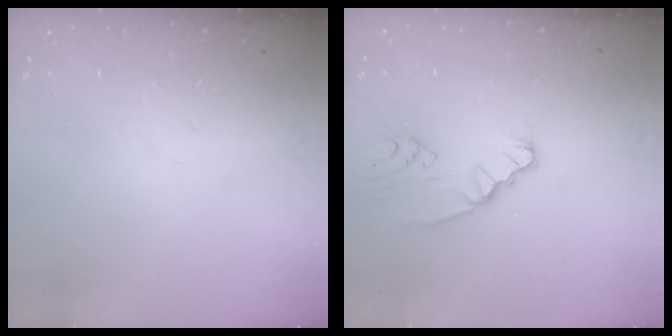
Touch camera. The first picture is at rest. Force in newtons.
{"total": 2.4, "press": 2.4, "slide": 0.4}